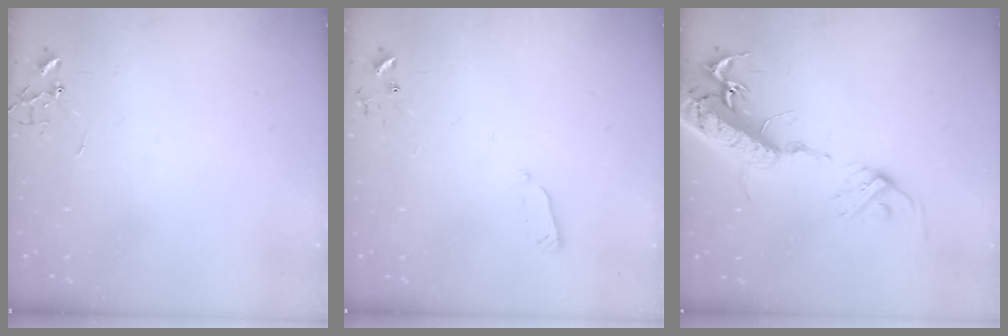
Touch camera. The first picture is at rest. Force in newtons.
{"total": 2.7, "press": 2.6, "slide": 0.4}
{"total": 20.6, "press": 20.2, "slide": 4.3}